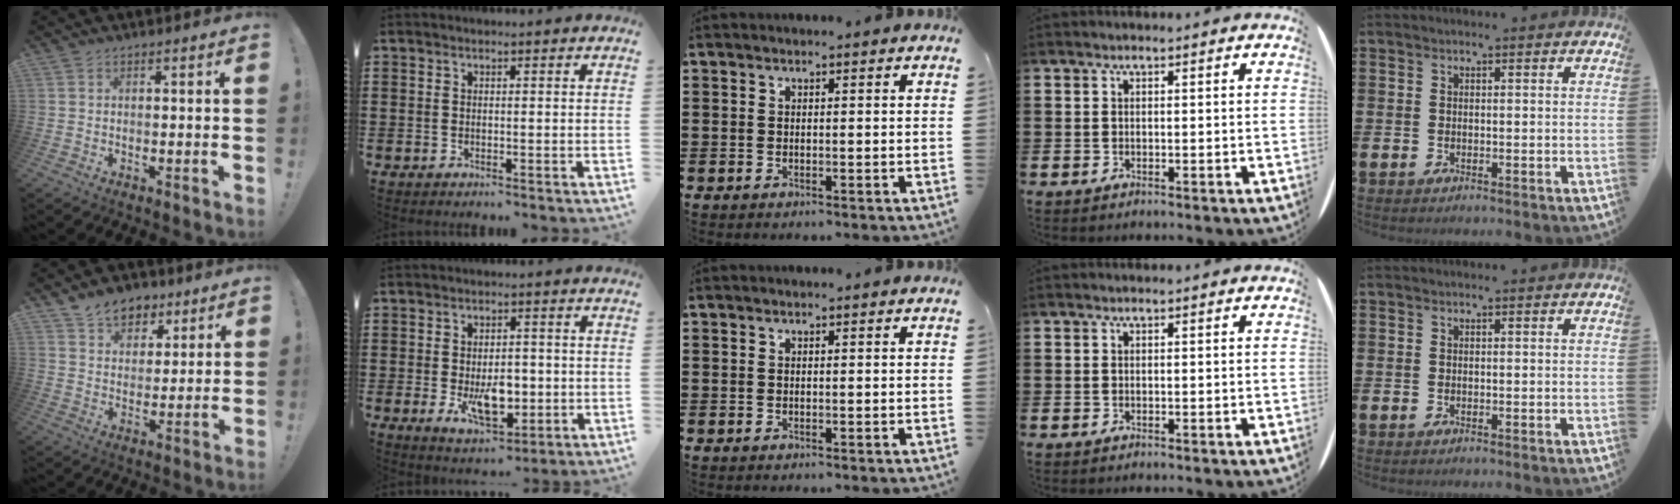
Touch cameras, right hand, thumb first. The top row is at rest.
{"thumb": {"total": 9.8, "force": [6.6, 6.7, 2.8], "torque": [-0.047, -0.037, 0.130]}, "index": {"total": 7.2, "force": [-1.3, 4.0, 5.9], "torque": [-0.096, 0.000, -0.023]}}